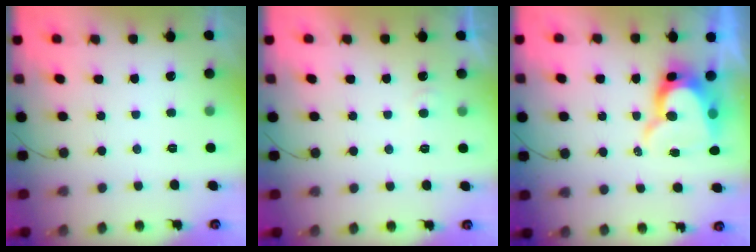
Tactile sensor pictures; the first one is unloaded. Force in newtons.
{"total": 3.3, "press": 3.3, "slide": 0.2}
{"total": 12.1, "press": 12.0, "slide": 1.3}